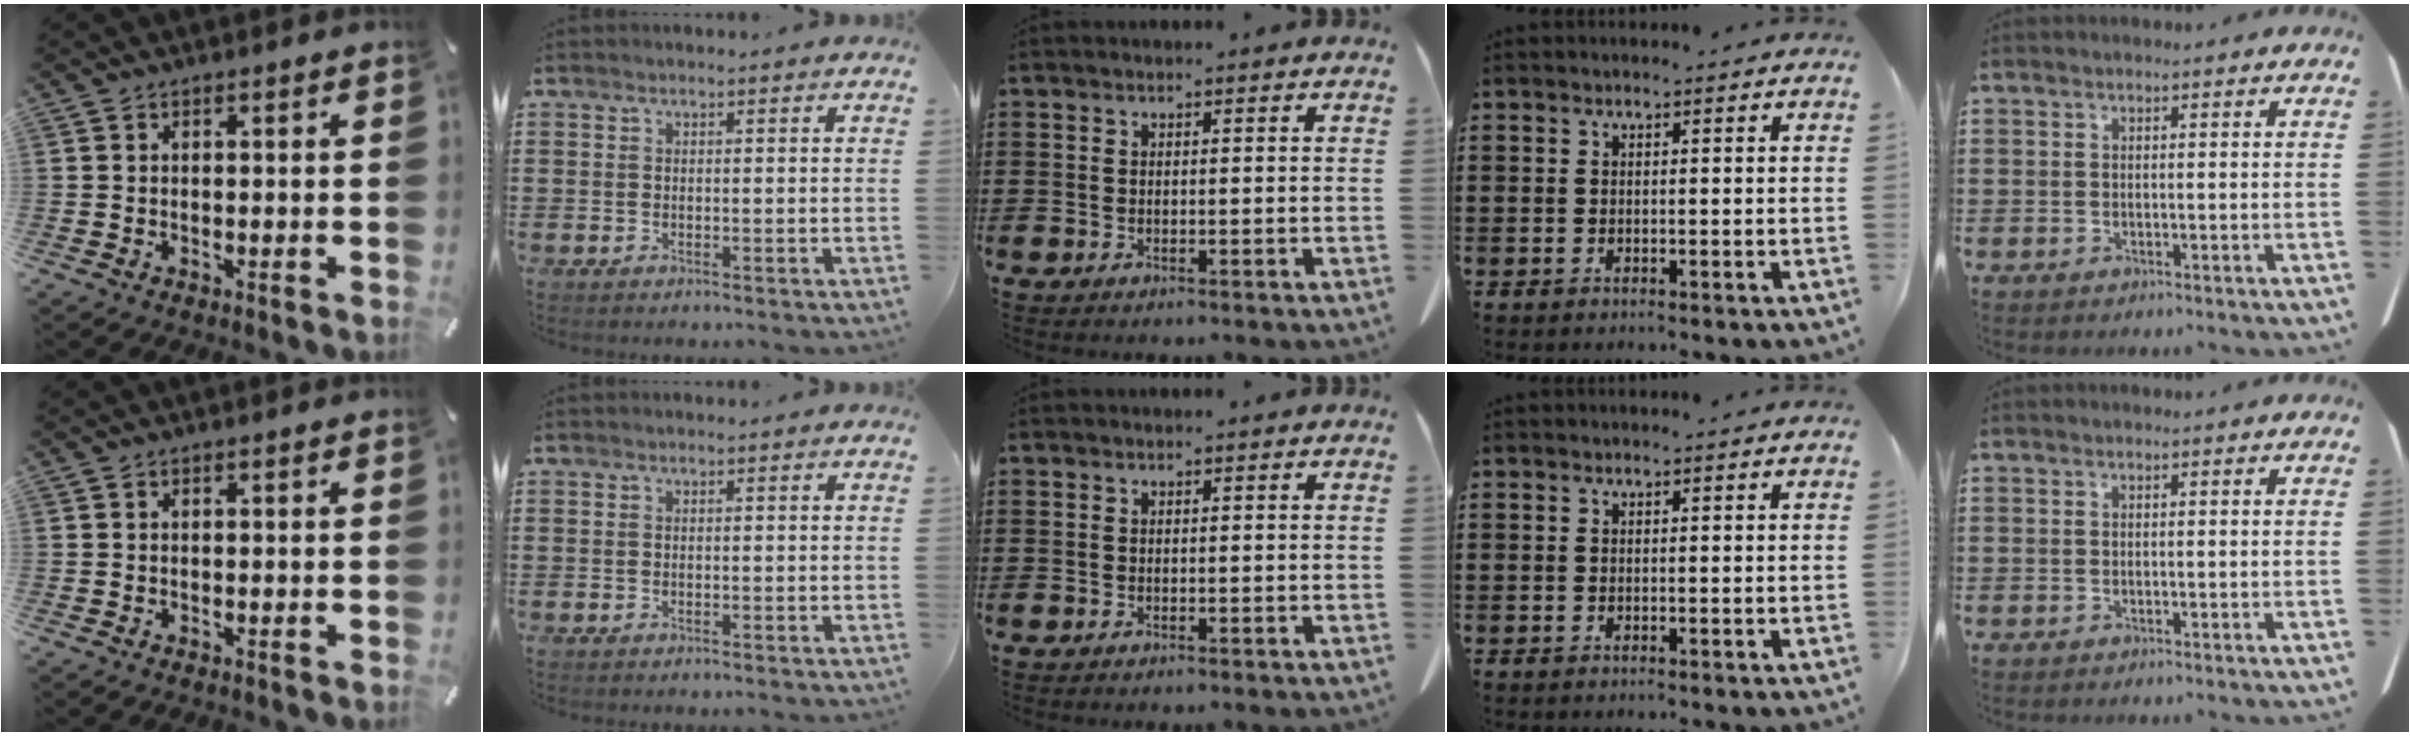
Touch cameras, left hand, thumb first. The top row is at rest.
{}